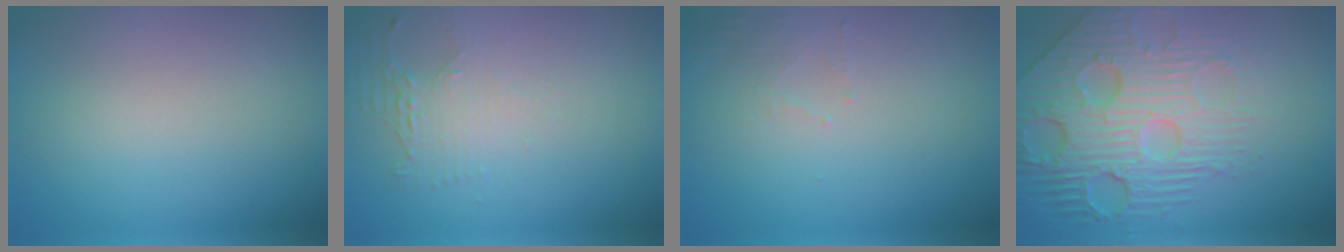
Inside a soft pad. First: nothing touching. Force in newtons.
{"total": 2.1, "press": 1.6, "slide": 1.4}
{"total": 1.4, "press": 1.3, "slide": 0.3}
{"total": 8.5, "press": 6.0, "slide": 6.1}